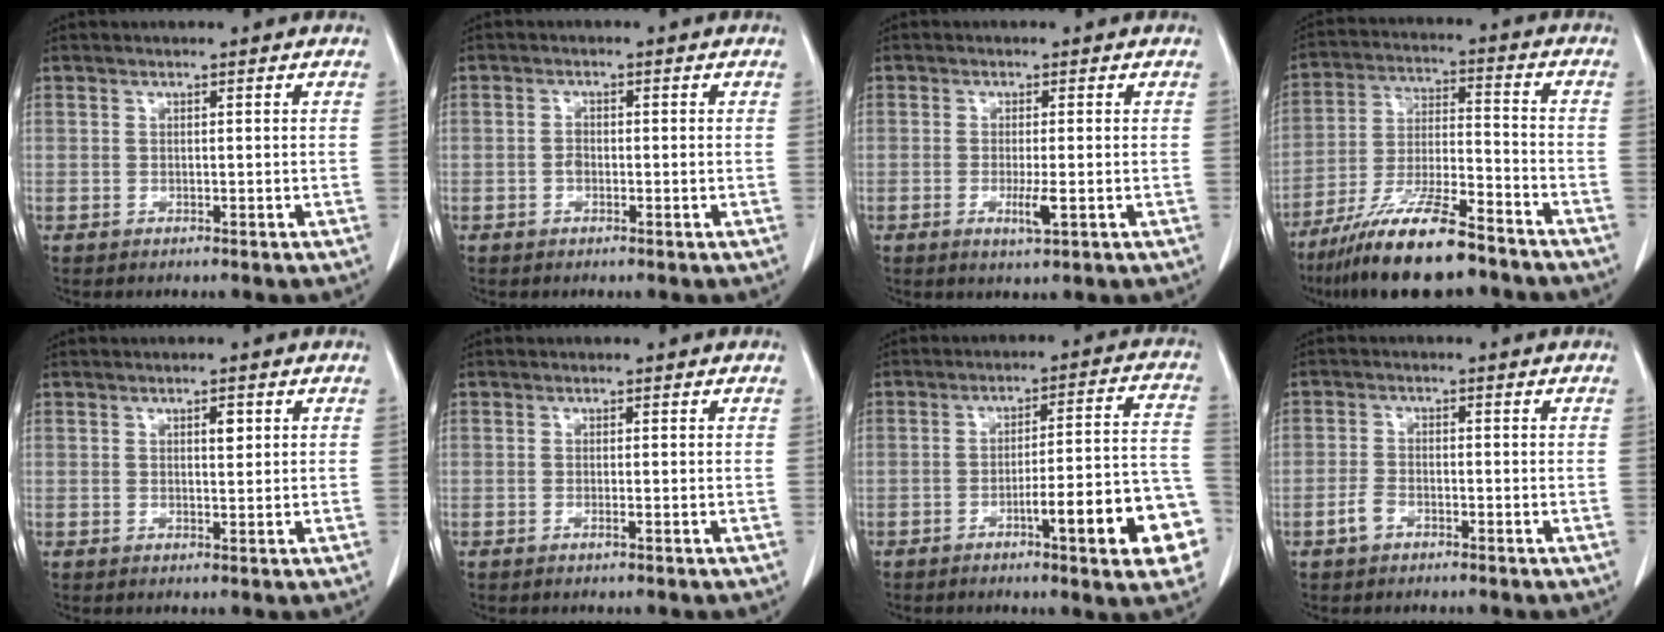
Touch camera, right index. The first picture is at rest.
{"total": 1.4, "force": [-0.4, 0.8, 1.1], "torque": [-0.019, 0.003, -0.007]}
{"total": 2.9, "force": [-0.8, 0.2, 2.7], "torque": [-0.049, -0.007, -0.012]}
{"total": 15.3, "force": [-11.7, 2.3, 9.5], "torque": [-0.188, -0.022, -0.209]}
{"total": 1.5, "force": [0.6, 0.6, 1.3], "torque": [-0.018, 0.000, 0.008]}
{"total": 0.5, "force": [-0.3, -0.1, 0.5], "torque": [-0.010, 0.000, -0.006]}
{"total": 14.1, "force": [-5.7, 1.6, 12.8], "torque": [-0.132, 0.024, -0.072]}
{"total": 2.4, "force": [-1.5, 1.3, 1.3], "torque": [-0.028, 0.004, -0.028]}